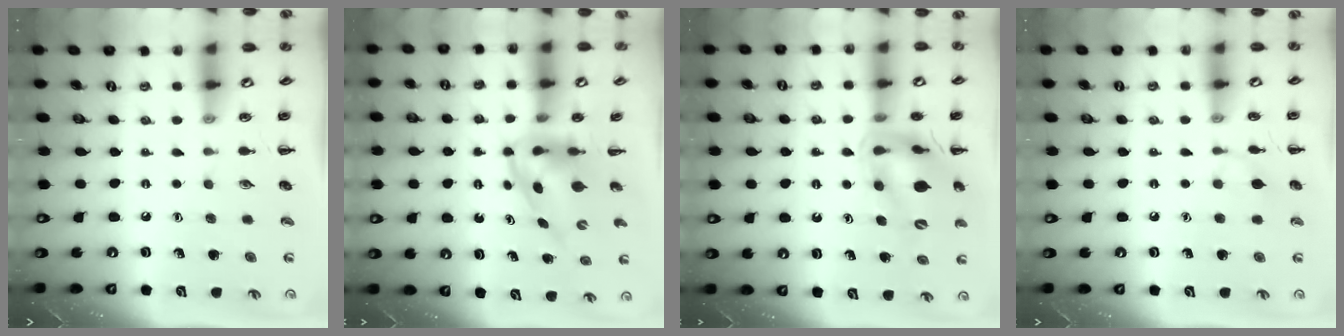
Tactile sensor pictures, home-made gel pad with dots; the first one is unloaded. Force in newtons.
{"total": 3.7, "press": 3.7, "slide": 0.7}
{"total": 17.3, "press": 17.0, "slide": 3.0}
{"total": 4.7, "press": 4.3, "slide": 1.8}